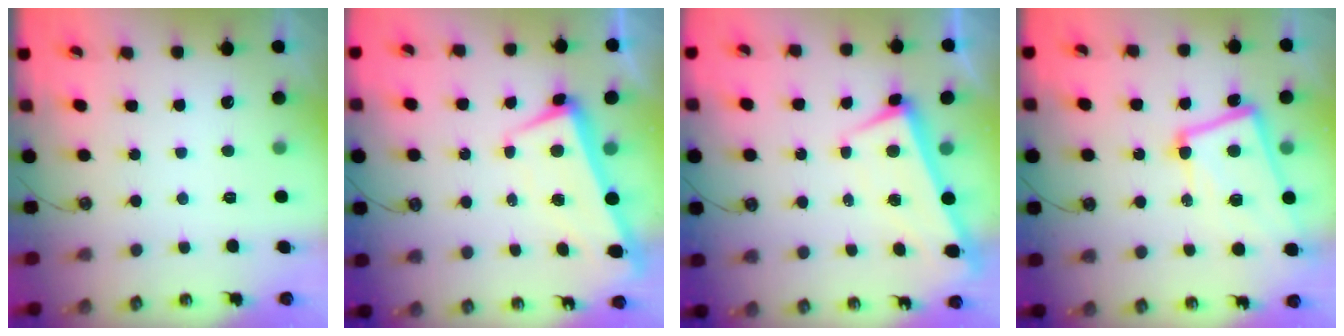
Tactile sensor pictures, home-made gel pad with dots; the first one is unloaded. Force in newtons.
{"total": 2.5, "press": 1.9, "slide": 1.7}
{"total": 1.3, "press": 0.5, "slide": 1.2}
{"total": 10.0, "press": 9.8, "slide": 2.2}